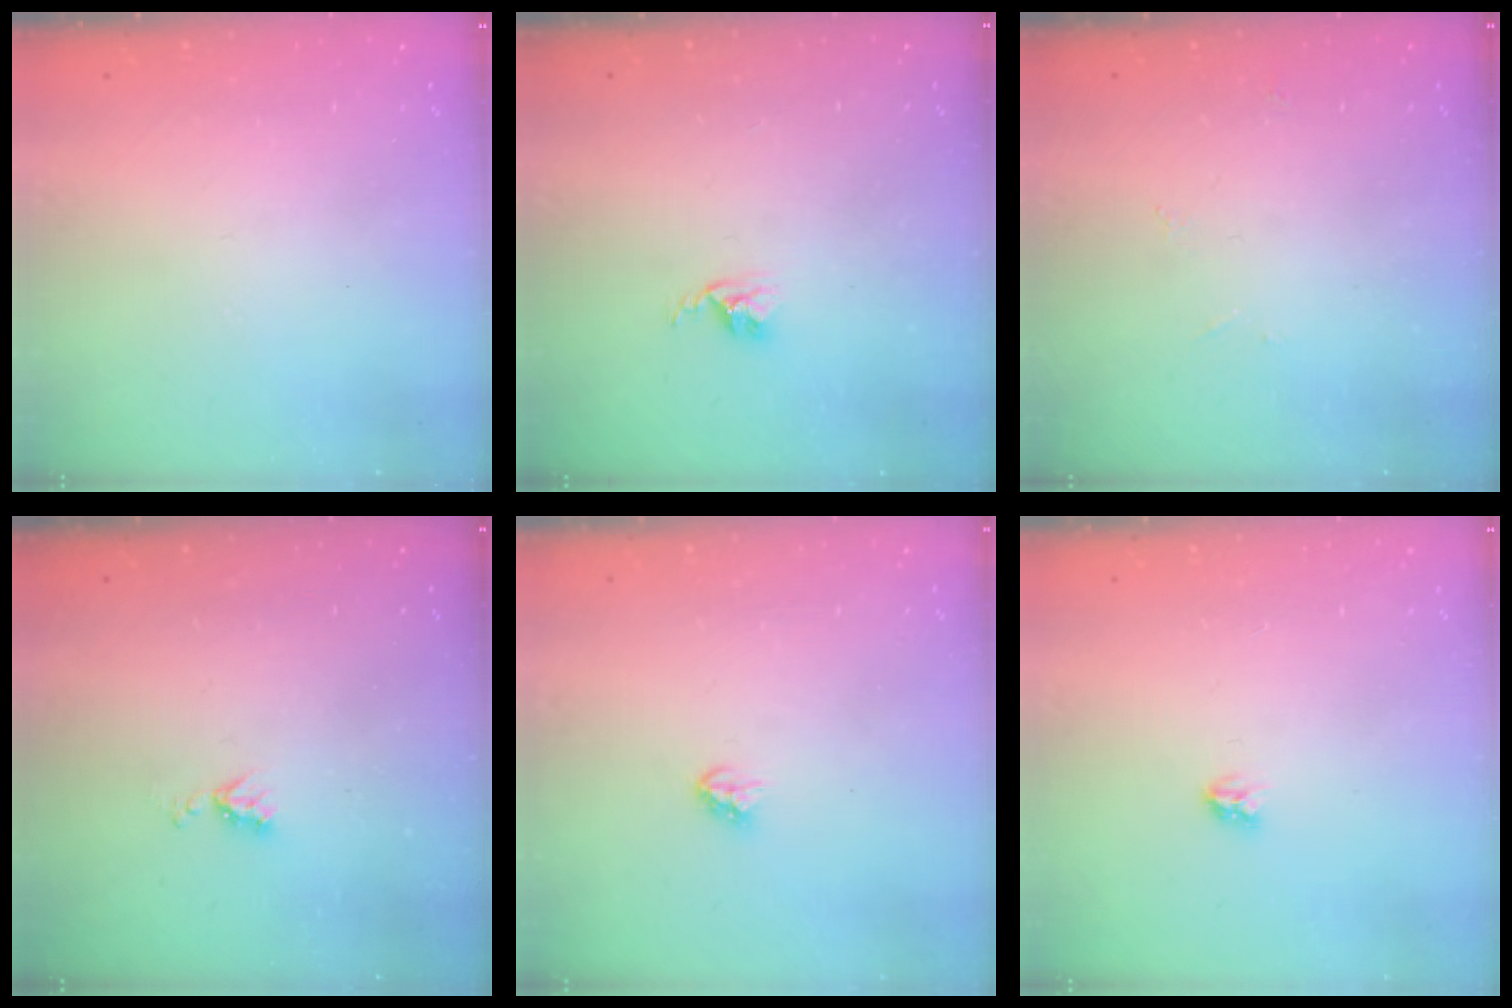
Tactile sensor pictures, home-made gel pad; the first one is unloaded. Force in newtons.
{"total": 2.6, "press": 2.6, "slide": 0.4}
{"total": 2.9, "press": 2.8, "slide": 0.8}
{"total": 4.3, "press": 4.3, "slide": 0.7}
{"total": 3.4, "press": 3.4, "slide": 0.1}
{"total": 3.0, "press": 3.0, "slide": 0.3}